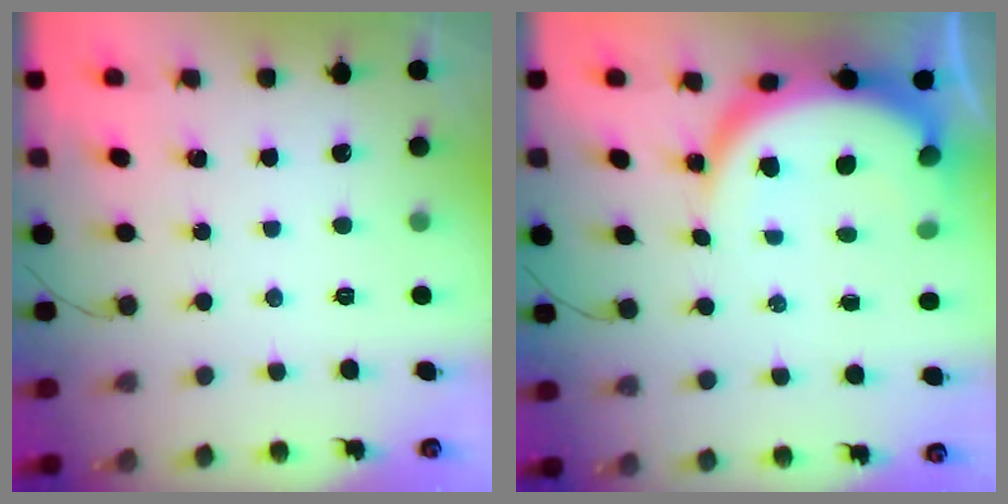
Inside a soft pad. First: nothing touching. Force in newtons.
{"total": 10.3, "press": 10.2, "slide": 1.0}